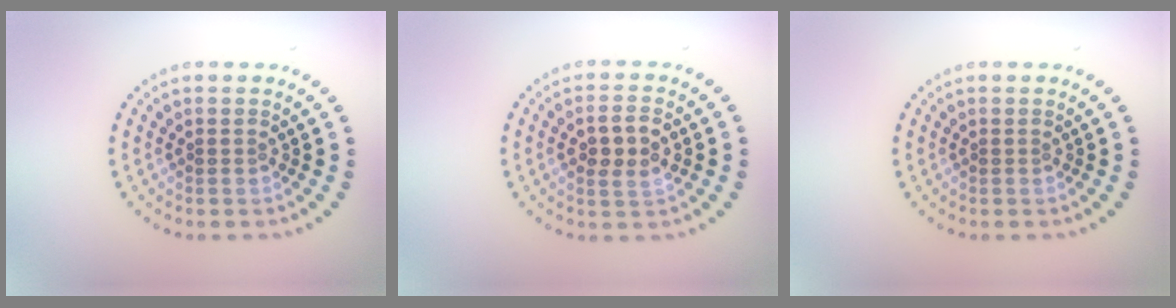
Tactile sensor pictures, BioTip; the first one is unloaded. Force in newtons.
{"total": 2.9, "press": 2.8, "slide": 0.5}
{"total": 0.0}